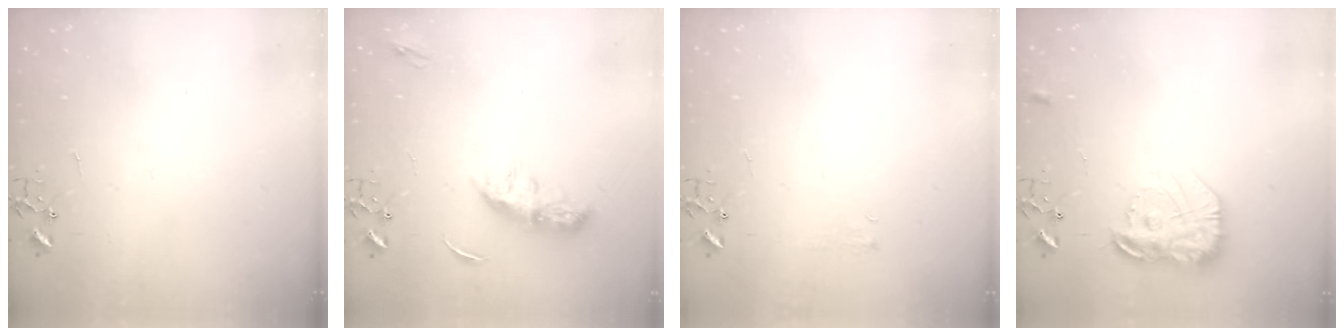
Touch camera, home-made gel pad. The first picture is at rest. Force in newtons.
{"total": 8.3, "press": 8.3, "slide": 0.4}
{"total": 3.8, "press": 3.8, "slide": 0.5}
{"total": 18.3, "press": 18.2, "slide": 1.3}